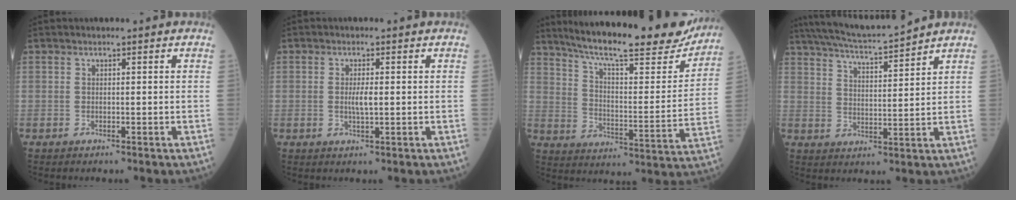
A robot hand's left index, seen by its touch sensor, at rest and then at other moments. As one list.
[{"total": 2.3, "force": [-0.2, 0.3, 2.2], "torque": [-0.044, -0.005, -0.003]}, {"total": 25.7, "force": [21.8, 4.0, 12.9], "torque": [-0.203, -0.023, 0.299]}, {"total": 11.7, "force": [10.8, -0.1, 4.5], "torque": [-0.085, 0.008, 0.178]}]